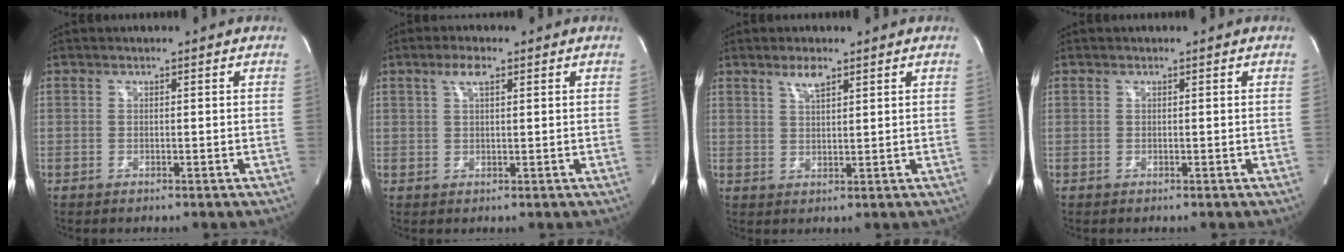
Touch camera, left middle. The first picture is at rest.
{"total": 2.9, "force": [1.5, 0.7, 2.3], "torque": [-0.049, 0.009, 0.030]}
{"total": 2.9, "force": [2.0, 0.6, 1.9], "torque": [-0.039, 0.002, 0.040]}
{"total": 0.0}